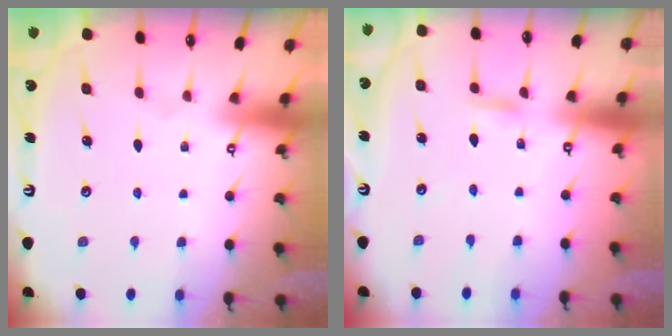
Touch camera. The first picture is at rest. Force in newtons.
{"total": 2.8, "press": 2.8, "slide": 0.3}